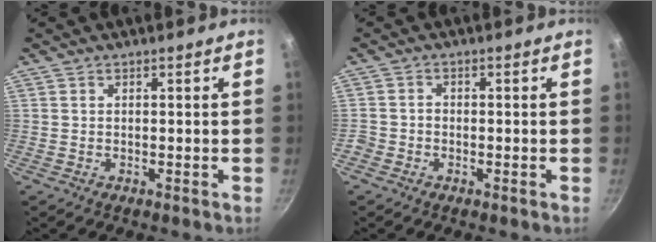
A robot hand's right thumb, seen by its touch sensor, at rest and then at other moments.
{"total": 1.7, "force": [-1.0, 1.3, 0.4], "torque": [-0.007, 0.007, -0.022]}